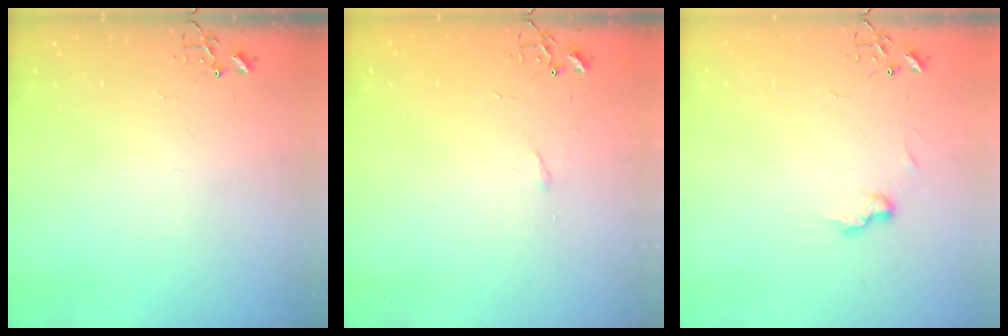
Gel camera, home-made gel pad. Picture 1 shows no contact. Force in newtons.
{"total": 2.9, "press": 2.9, "slide": 0.5}
{"total": 6.7, "press": 6.7, "slide": 0.4}